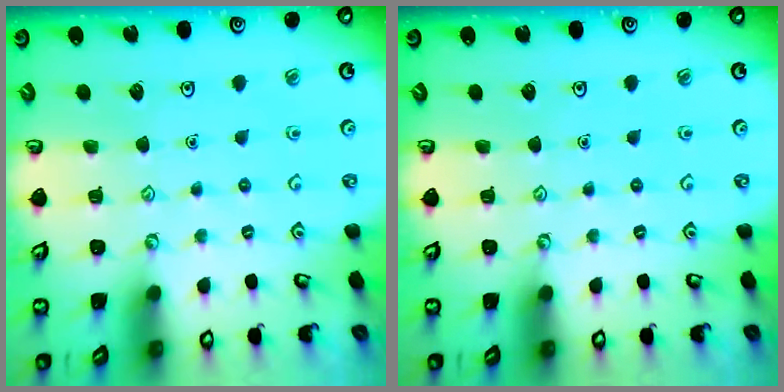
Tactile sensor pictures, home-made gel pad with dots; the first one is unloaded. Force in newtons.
{"total": 0.0}